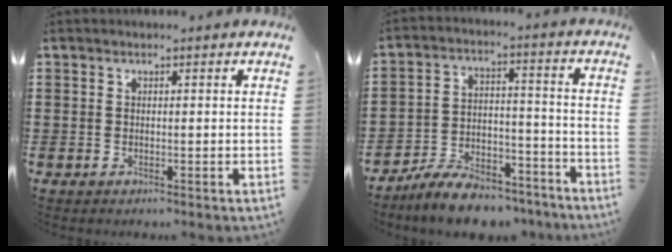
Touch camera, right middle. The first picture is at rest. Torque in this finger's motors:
{"motor_torque": [1.70, -0.44, 0.21, 0.16]}